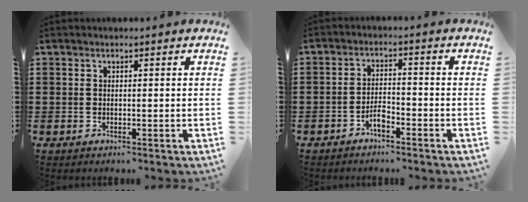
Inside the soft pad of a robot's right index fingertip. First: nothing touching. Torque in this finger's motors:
{"motor_torque": [1.60, 0.54, 0.45, 0.06]}